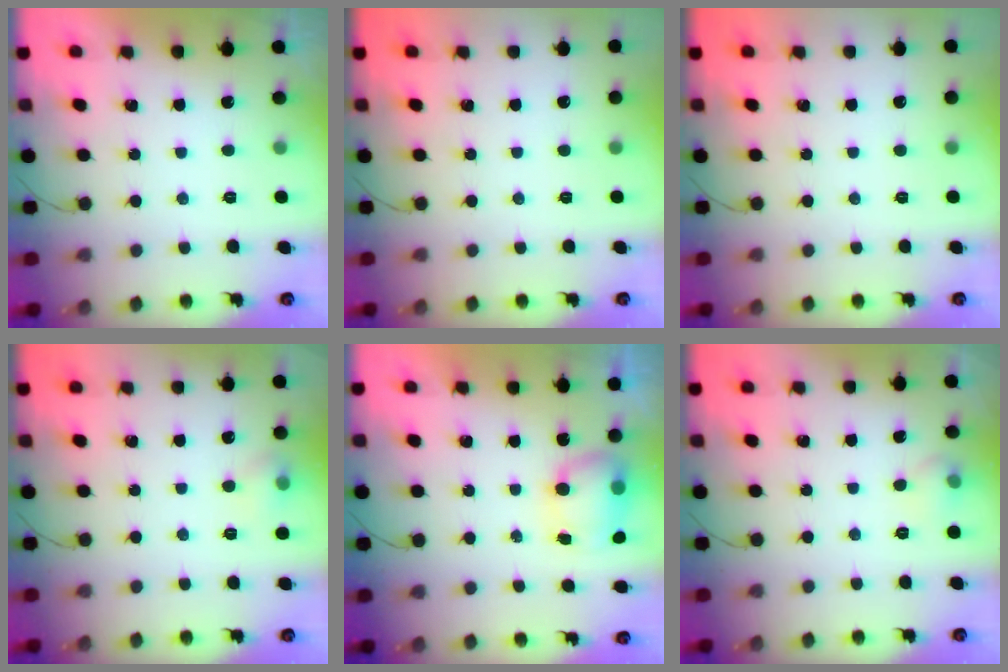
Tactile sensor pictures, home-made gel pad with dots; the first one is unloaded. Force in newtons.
{"total": 0.0}
{"total": 0.0}
{"total": 5.4, "press": 5.2, "slide": 1.4}
{"total": 8.2, "press": 8.1, "slide": 1.4}
{"total": 8.1, "press": 5.3, "slide": 6.2}